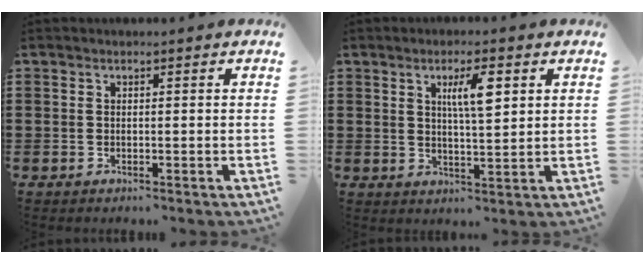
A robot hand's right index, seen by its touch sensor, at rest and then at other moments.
{"total": 5.6, "force": [2.1, 1.3, 5.0], "torque": [-0.097, 0.007, 0.030]}